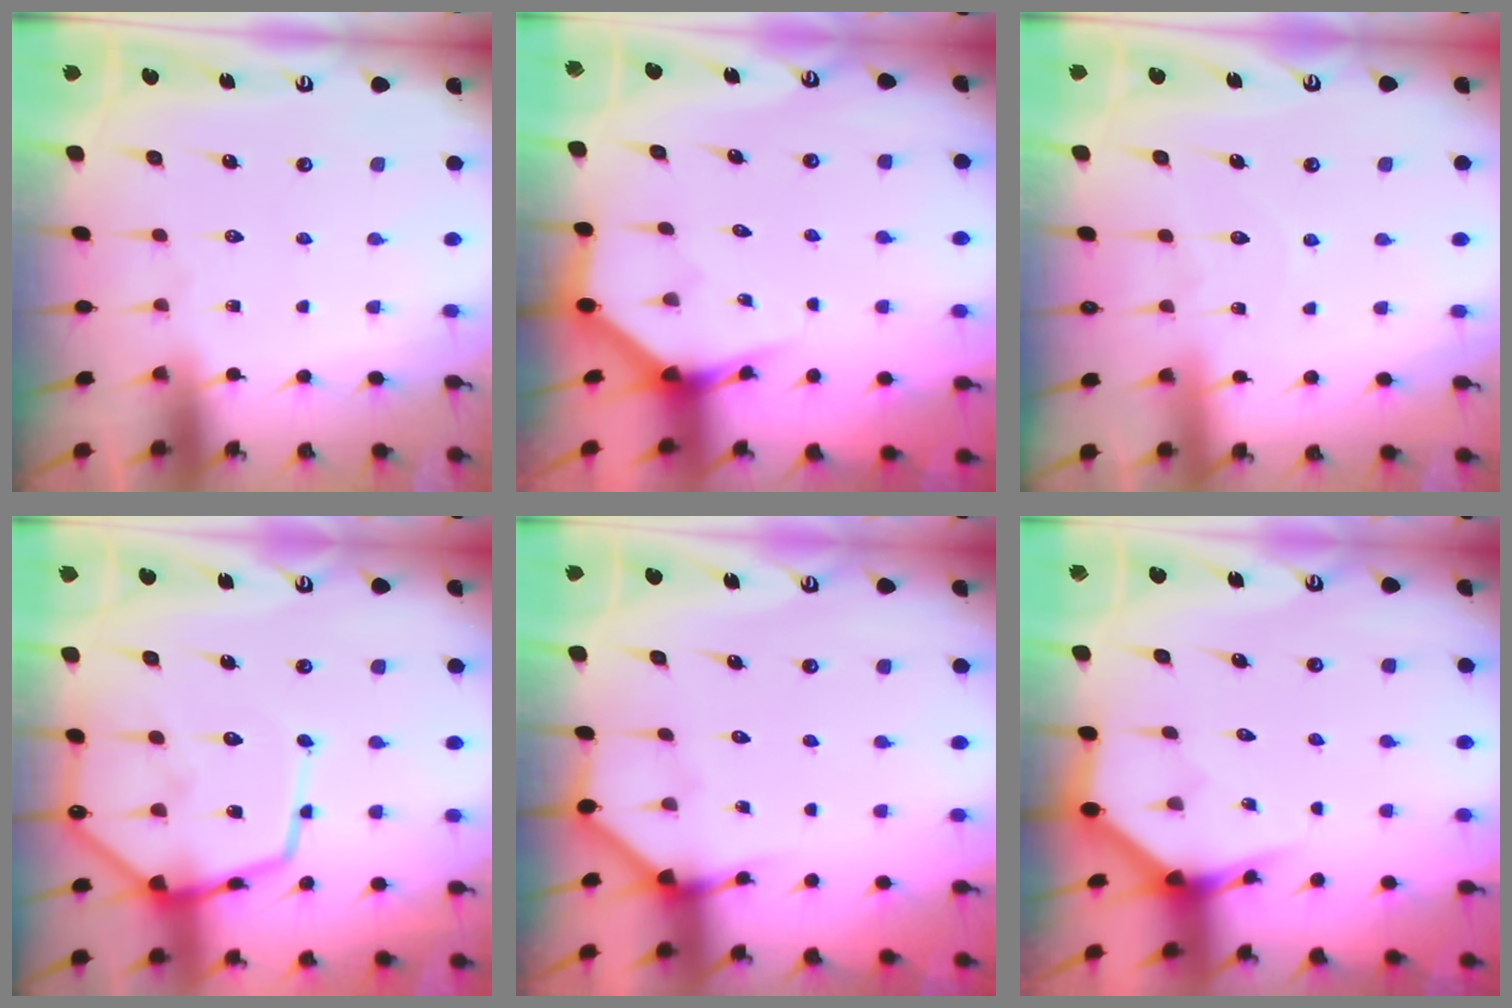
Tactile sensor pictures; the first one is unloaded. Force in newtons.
{"total": 3.9, "press": 3.9, "slide": 0.4}
{"total": 4.8, "press": 4.8, "slide": 0.5}
{"total": 15.1, "press": 15.0, "slide": 1.5}
{"total": 3.1, "press": 3.1, "slide": 0.2}
{"total": 3.9, "press": 3.9, "slide": 0.4}